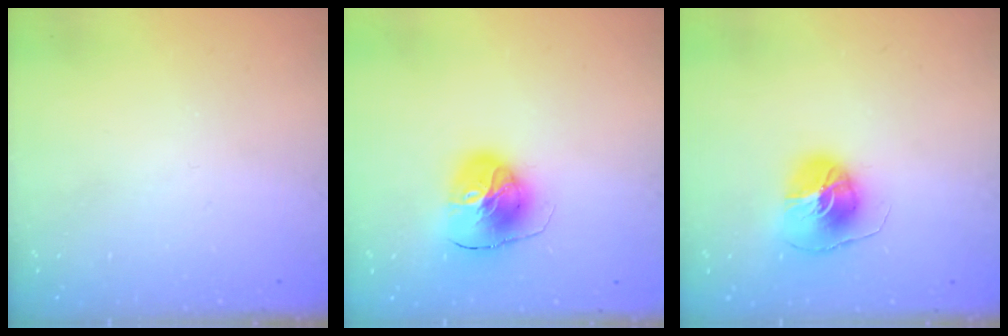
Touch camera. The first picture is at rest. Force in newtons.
{"total": 11.3, "press": 11.2, "slide": 1.4}
{"total": 9.1, "press": 9.1, "slide": 0.5}